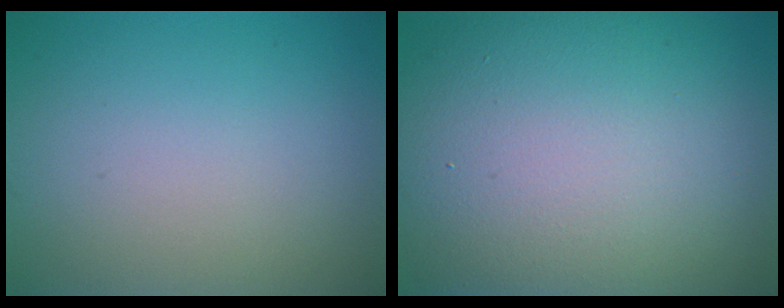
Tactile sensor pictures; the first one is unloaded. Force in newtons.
{"total": 16.4, "press": 16.4, "slide": 0.8}